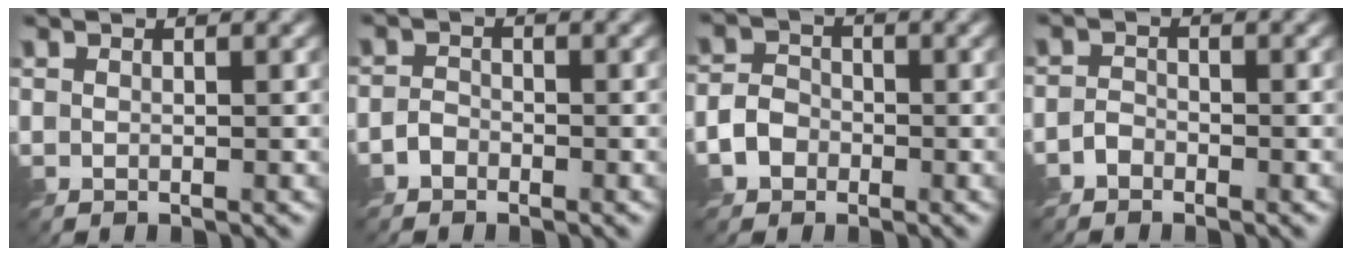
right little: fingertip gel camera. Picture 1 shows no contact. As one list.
[{"total": 1.3, "force": [-1.0, 0.8, 0.4], "torque": [-0.005, 0.004, -0.024]}, {"total": 2.7, "force": [-1.2, 2.2, 1.1], "torque": [-0.018, 0.003, -0.027]}, {"total": 1.3, "force": [-1.1, 0.7, 0.4], "torque": [-0.005, 0.004, -0.027]}]